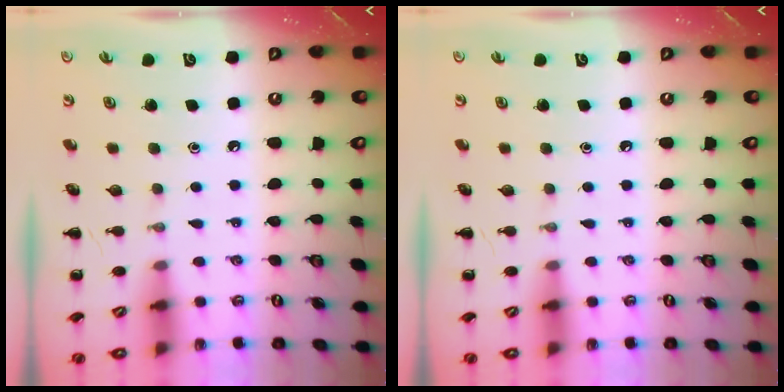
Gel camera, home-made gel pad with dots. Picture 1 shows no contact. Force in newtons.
{"total": 0.0}